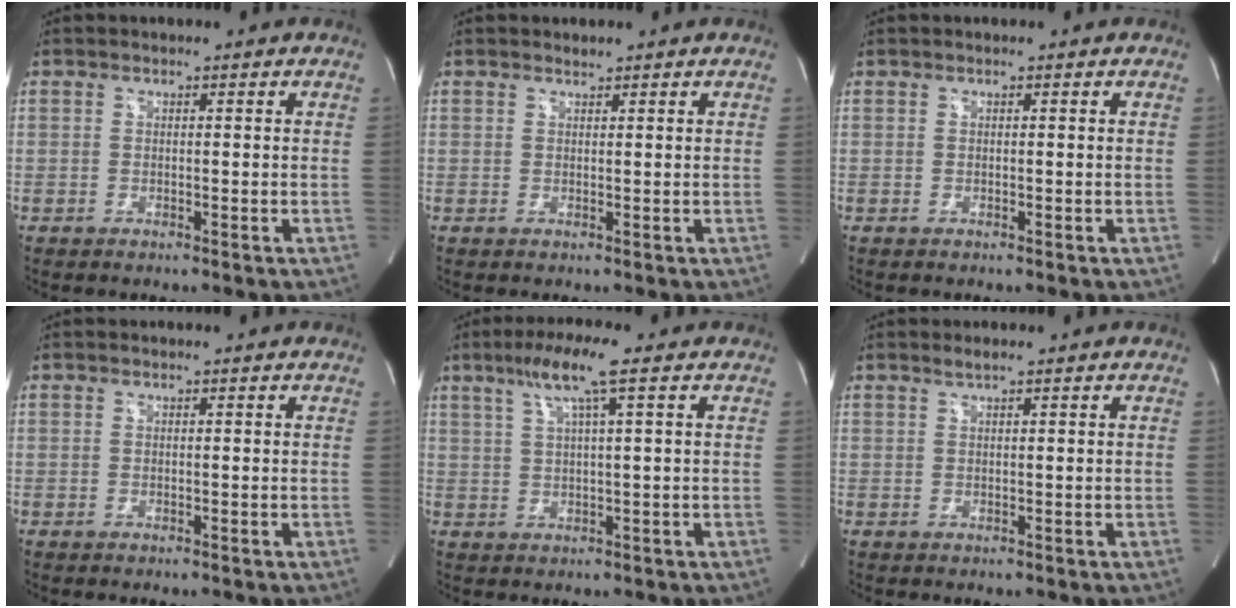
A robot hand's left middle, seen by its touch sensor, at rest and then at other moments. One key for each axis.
{"total": 0.6, "fx": 0.6, "fy": 0.1, "fz": 0.0, "tx": -0.009, "ty": 0.001, "tz": 0.013}
{"total": 0.0}
{"total": 0.0}
{"total": 7.0, "fx": 3.6, "fy": -0.5, "fz": 5.9, "tx": -0.115, "ty": 0.014, "tz": 0.068}
{"total": 1.1, "fx": 0.9, "fy": -0.1, "fz": 0.6, "tx": -0.015, "ty": 0.004, "tz": 0.020}